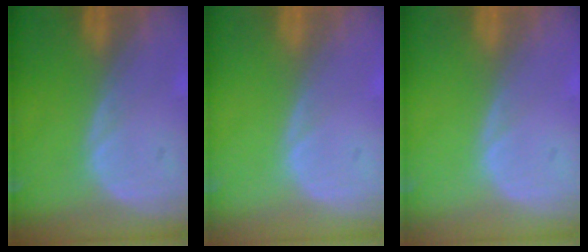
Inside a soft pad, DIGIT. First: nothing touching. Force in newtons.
{"total": 0.0}
{"total": 0.0}